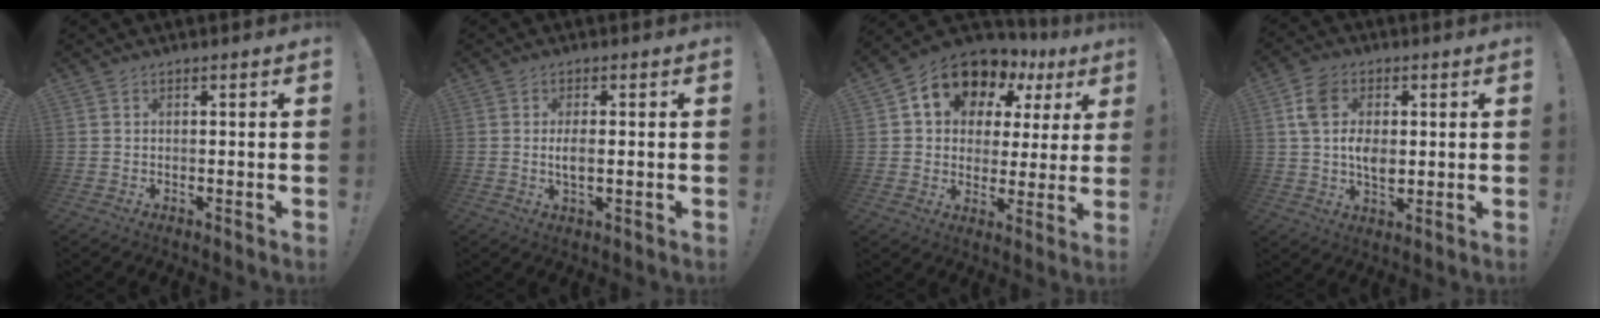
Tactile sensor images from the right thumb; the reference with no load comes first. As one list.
[{"total": 3.7, "force": [-0.4, 1.0, 3.5], "torque": [-0.069, 0.000, -0.010]}, {"total": 12.8, "force": [8.0, 8.2, 5.7], "torque": [-0.095, -0.056, 0.145]}, {"total": 10.6, "force": [1.1, 7.9, 7.0], "torque": [-0.125, 0.001, 0.022]}]